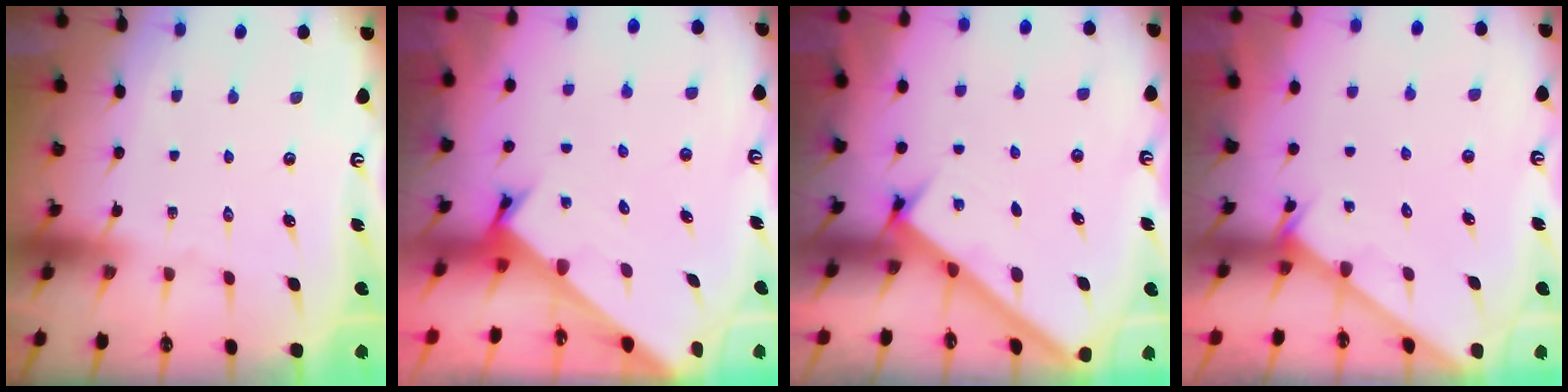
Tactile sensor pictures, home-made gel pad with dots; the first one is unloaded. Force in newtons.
{"total": 2.3, "press": 2.3, "slide": 0.2}
{"total": 2.1, "press": 2.1, "slide": 0.2}
{"total": 2.4, "press": 2.4, "slide": 0.2}